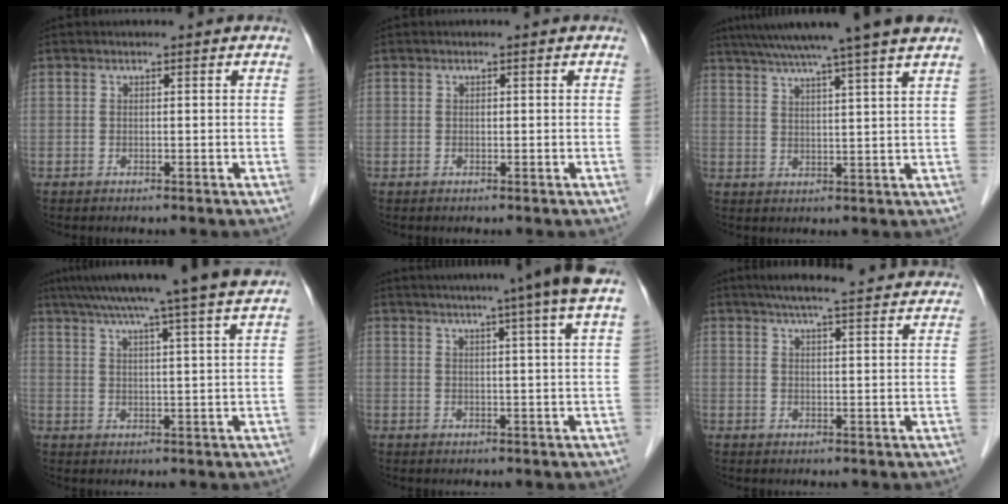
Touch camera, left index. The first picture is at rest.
{"total": 0.0}
{"total": 14.2, "force": [11.6, -1.7, 7.9], "torque": [-0.132, 0.013, 0.159]}
{"total": 15.3, "force": [12.6, -1.6, 8.6], "torque": [-0.141, 0.013, 0.170]}
{"total": 11.1, "force": [8.0, -1.9, 7.6], "torque": [-0.113, 0.011, 0.086]}
{"total": 19.2, "force": [17.5, 0.9, 7.9], "torque": [-0.114, 0.013, 0.218]}